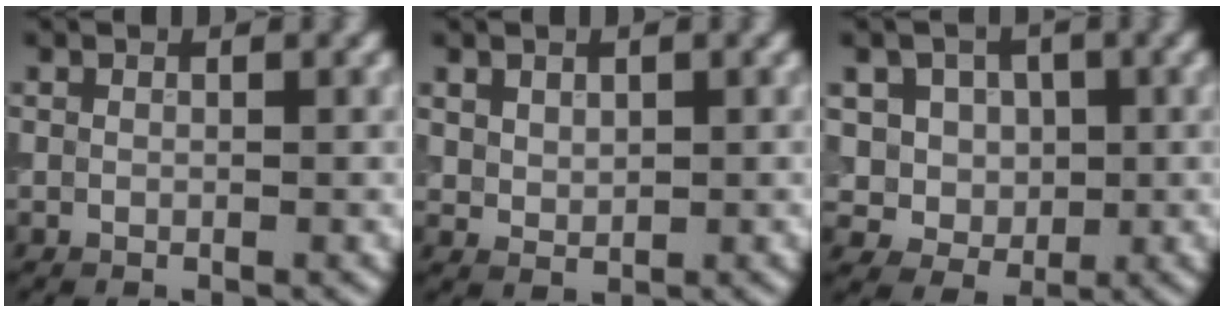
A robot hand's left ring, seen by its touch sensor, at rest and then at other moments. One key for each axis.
{"total": 1.5, "fx": 0.8, "fy": 1.1, "fz": 0.7, "tx": -0.013, "ty": -0.003, "tz": 0.020}
{"total": 4.9, "fx": 1.3, "fy": 4.2, "fz": 2.1, "tx": -0.033, "ty": 0.001, "tz": 0.020}